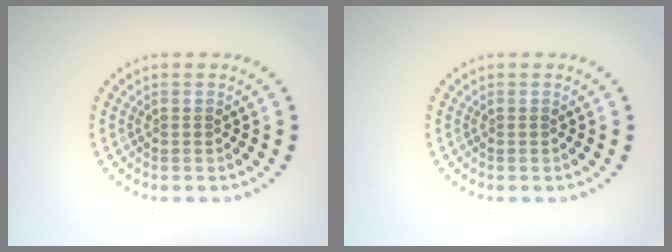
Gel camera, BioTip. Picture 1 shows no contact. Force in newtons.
{"total": 0.0}